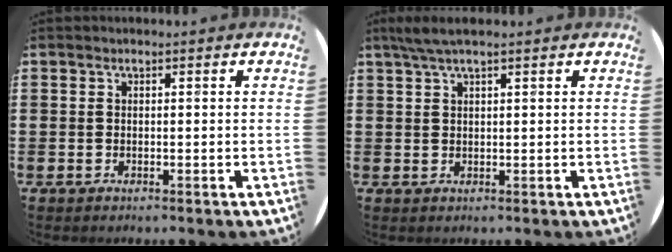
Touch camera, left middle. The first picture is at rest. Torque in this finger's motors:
{"motor_torque": [0.88, -0.83, 0.11, 0.10]}